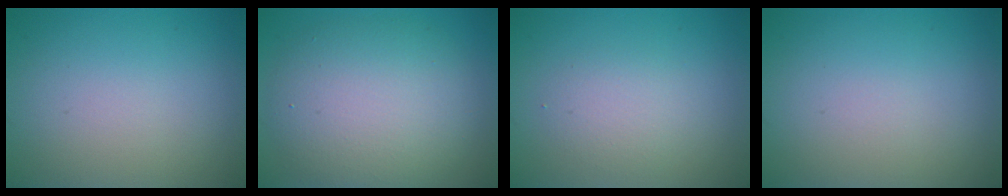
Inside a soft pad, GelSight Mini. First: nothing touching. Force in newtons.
{"total": 7.8, "press": 7.8, "slide": 0.5}
{"total": 2.0, "press": 2.0, "slide": 0.1}
{"total": 0.0}